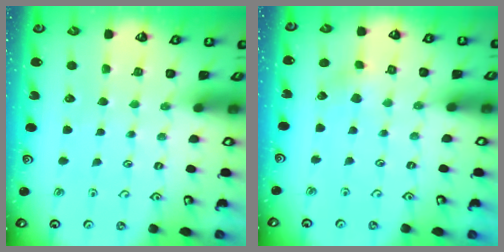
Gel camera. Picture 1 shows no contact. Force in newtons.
{"total": 2.9, "press": 2.9, "slide": 0.3}